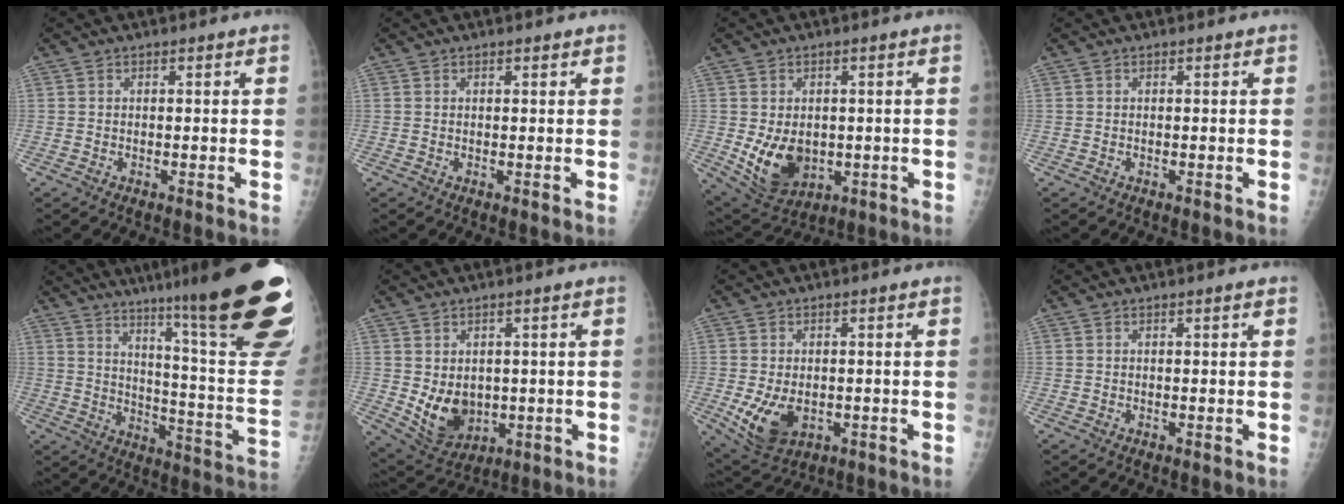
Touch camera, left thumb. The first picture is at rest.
{"total": 0.8, "force": [0.5, 0.3, 0.5], "torque": [-0.006, -0.002, 0.008]}
{"total": 10.0, "force": [-1.1, 7.2, 6.8], "torque": [-0.092, -0.012, 0.005]}
{"total": 0.0}
{"total": 31.5, "force": [20.6, 3.4, 23.6], "torque": [-0.243, -0.104, 0.288]}
{"total": 8.7, "force": [-0.2, 6.7, 5.5], "torque": [-0.068, -0.019, 0.023]}
{"total": 8.1, "force": [-1.6, 5.4, 5.9], "torque": [-0.100, -0.008, -0.012]}
{"total": 0.8, "force": [0.4, 0.0, 0.7], "torque": [-0.010, 0.001, 0.005]}